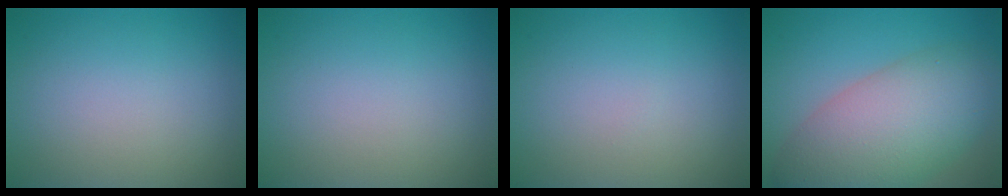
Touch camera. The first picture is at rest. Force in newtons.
{"total": 0.0}
{"total": 0.0}
{"total": 9.6, "press": 9.6, "slide": 0.6}